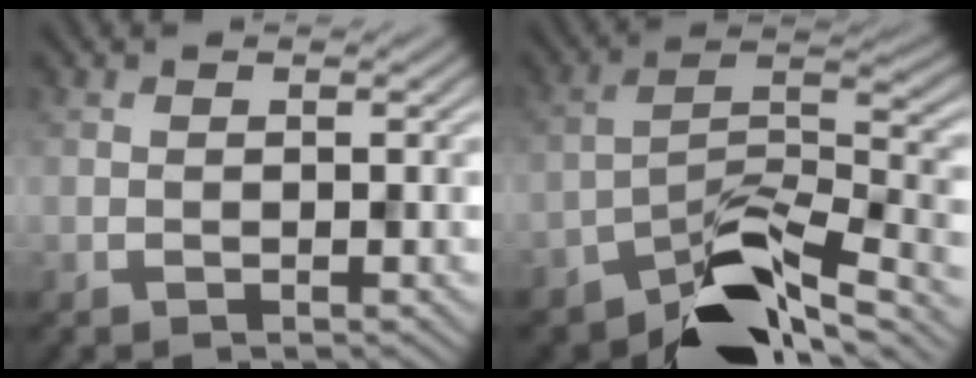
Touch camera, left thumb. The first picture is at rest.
{"total": 10.6, "force": [-7.8, 3.9, 6.2], "torque": [-0.093, 0.001, -0.154]}